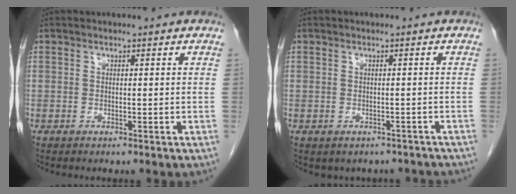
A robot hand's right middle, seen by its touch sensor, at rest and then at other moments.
{"total": 4.9, "force": [-4.0, 2.6, 1.0], "torque": [-0.006, 0.014, -0.041]}